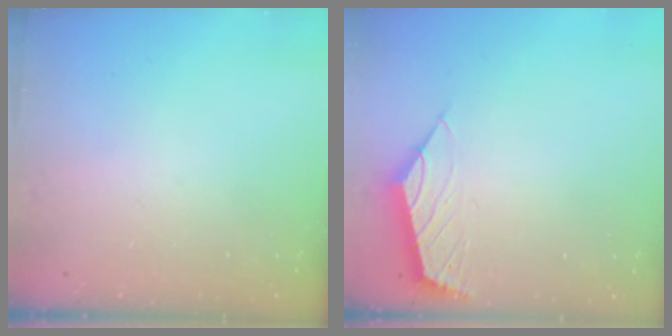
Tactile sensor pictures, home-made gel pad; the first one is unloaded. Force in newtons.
{"total": 2.3, "press": 2.2, "slide": 0.6}